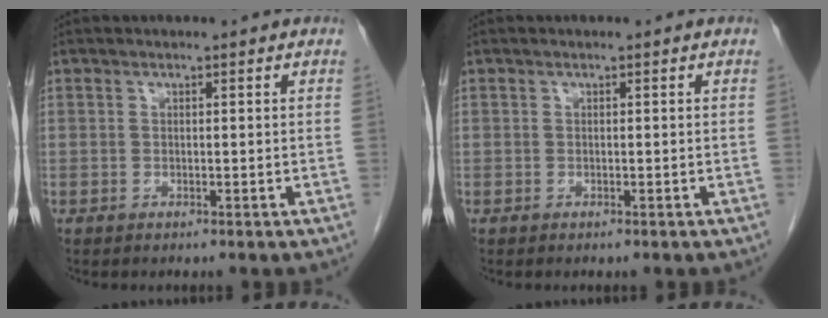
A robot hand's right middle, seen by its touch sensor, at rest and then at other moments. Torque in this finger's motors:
{"motor_torque": [-0.07, 0.07, -0.01, 0.00]}